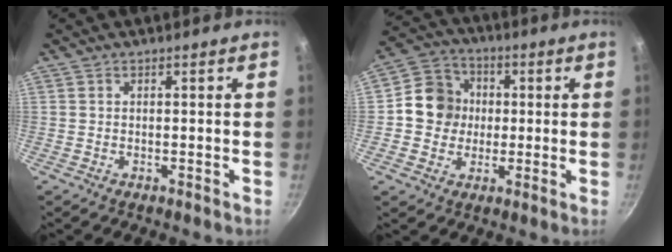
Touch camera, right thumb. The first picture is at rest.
{"total": 9.9, "force": [0.2, 9.1, 3.8], "torque": [-0.028, 0.017, -0.015]}